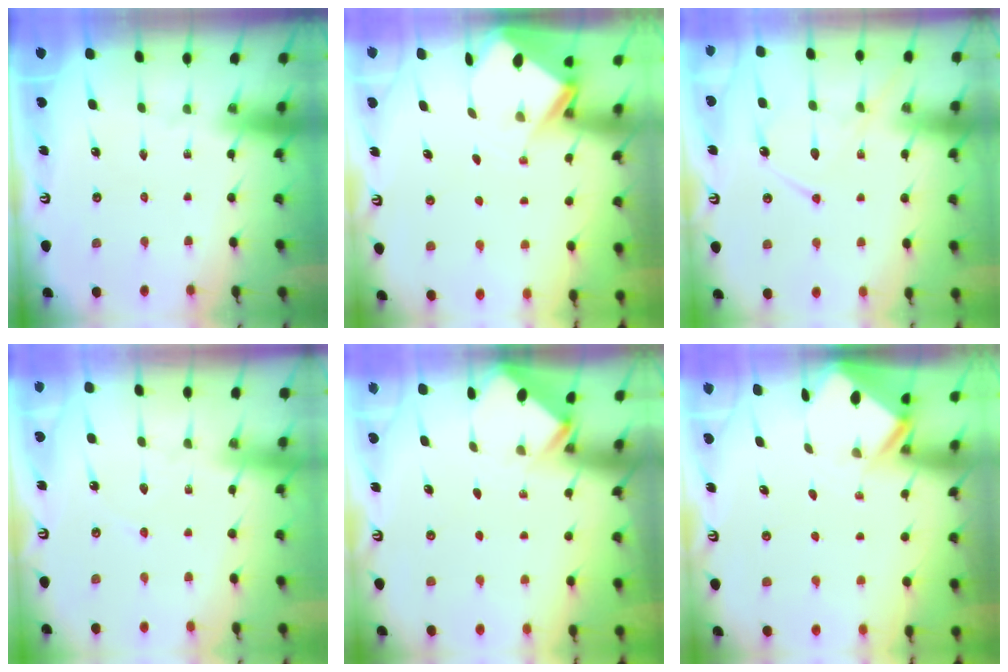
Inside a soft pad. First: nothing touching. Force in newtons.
{"total": 4.3, "press": 4.3, "slide": 0.3}
{"total": 11.4, "press": 11.3, "slide": 1.2}
{"total": 2.4, "press": 2.4, "slide": 0.4}
{"total": 4.4, "press": 4.3, "slide": 0.5}
{"total": 2.4, "press": 2.4, "slide": 0.1}